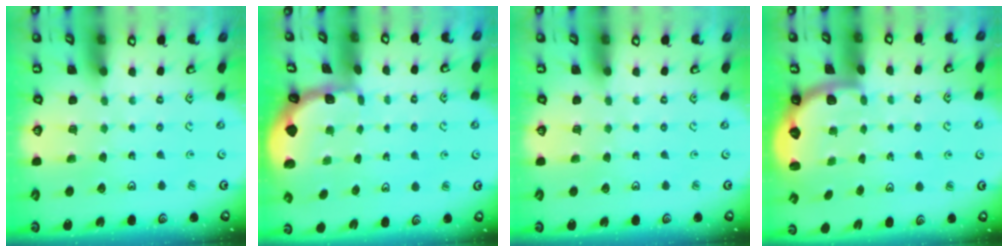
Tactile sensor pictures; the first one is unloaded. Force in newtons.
{"total": 1.3, "press": 1.2, "slide": 0.2}
{"total": 0.0}
{"total": 2.7, "press": 2.1, "slide": 1.7}